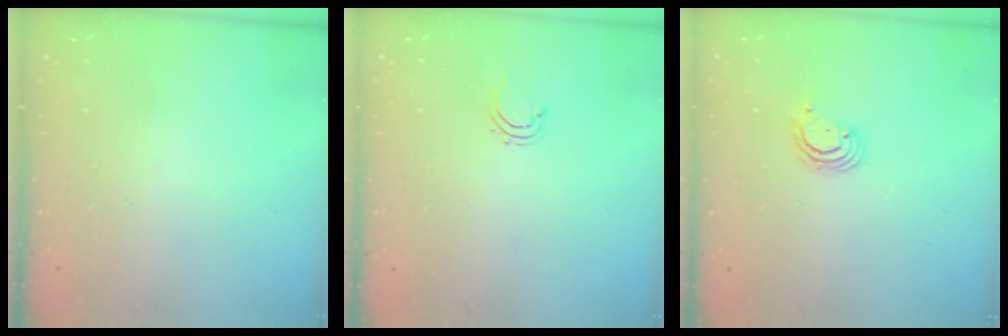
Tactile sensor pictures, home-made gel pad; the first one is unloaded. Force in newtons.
{"total": 2.8, "press": 2.8, "slide": 0.5}
{"total": 2.6, "press": 2.6, "slide": 0.2}